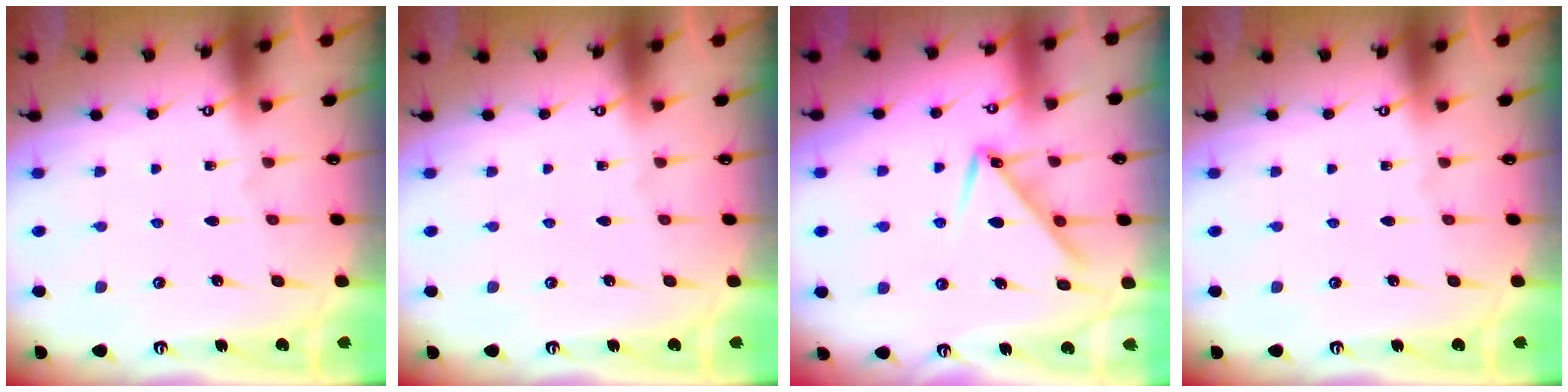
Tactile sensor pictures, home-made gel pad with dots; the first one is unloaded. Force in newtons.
{"total": 0.0}
{"total": 9.9, "press": 9.9, "slide": 0.5}
{"total": 0.0}